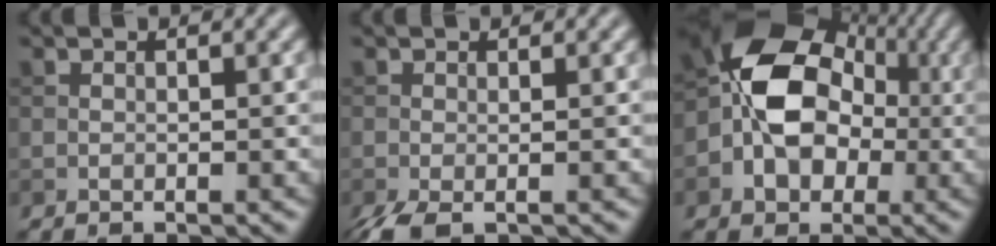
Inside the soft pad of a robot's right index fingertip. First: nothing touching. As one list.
[{"total": 2.4, "force": [-1.3, 0.5, 2.0], "torque": [-0.045, -0.009, -0.031]}, {"total": 9.3, "force": [-0.8, 7.0, 6.1], "torque": [-0.078, 0.012, -0.037]}]